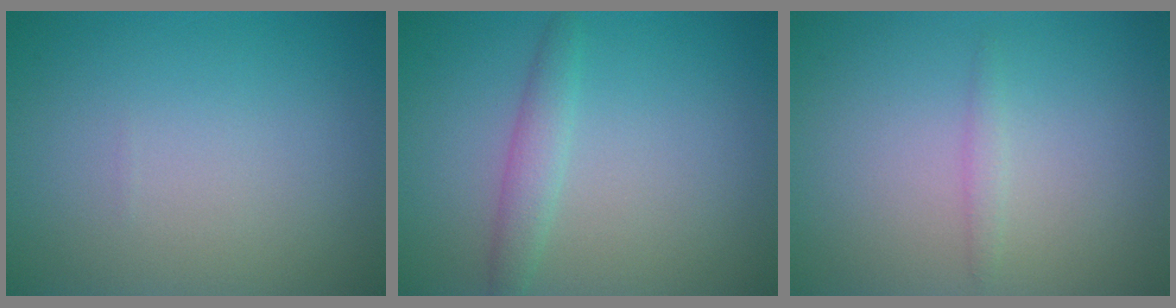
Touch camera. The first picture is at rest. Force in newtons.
{"total": 2.1, "press": 2.1, "slide": 0.1}
{"total": 0.7, "press": 0.7, "slide": 0.0}